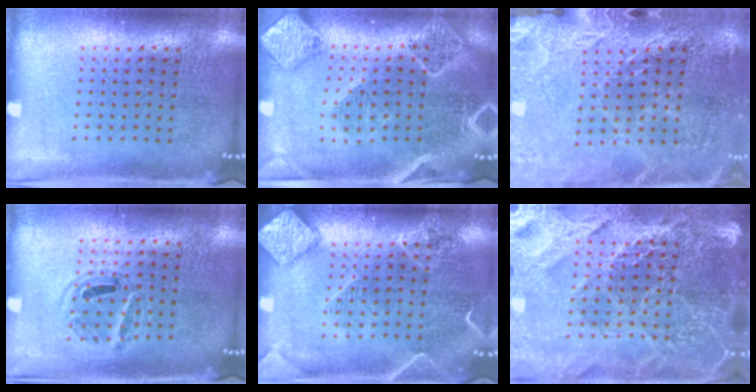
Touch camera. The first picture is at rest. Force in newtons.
{"total": 2.4, "press": 2.1, "slide": 1.0}
{"total": 2.8, "press": 2.7, "slide": 0.6}
{"total": 1.0, "press": 0.9, "slide": 0.3}
{"total": 2.8, "press": 2.8, "slide": 0.3}
{"total": 5.0, "press": 4.5, "slide": 2.1}